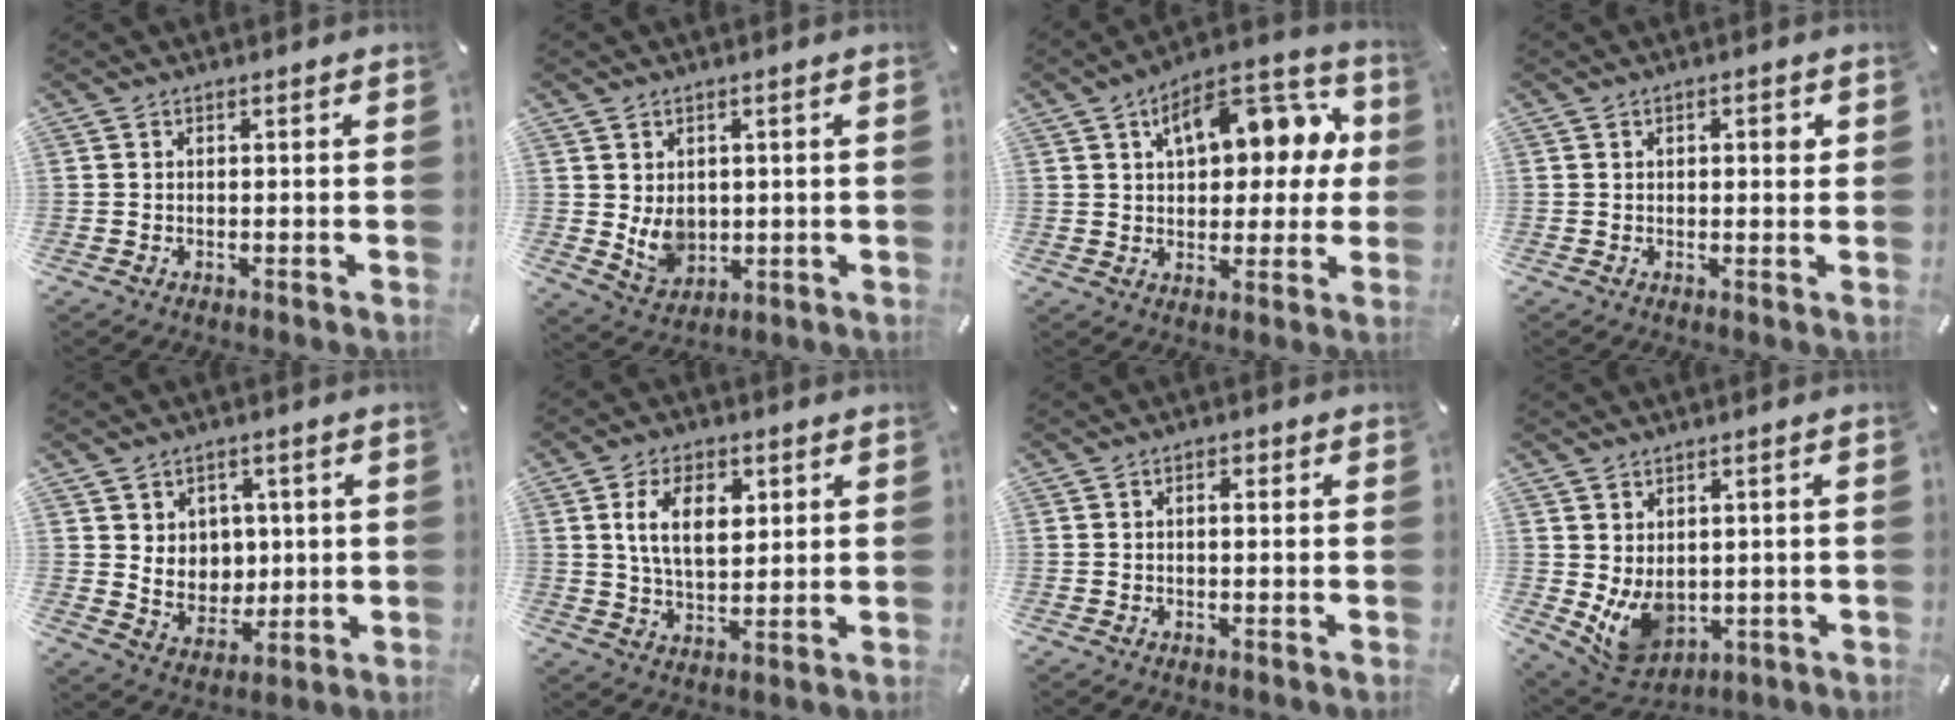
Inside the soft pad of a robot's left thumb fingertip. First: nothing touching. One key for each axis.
{"total": 6.7, "fx": 0.9, "fy": 5.8, "fz": 3.4, "tx": -0.056, "ty": -0.012, "tz": 0.014}
{"total": 16.0, "fx": 6.3, "fy": 8.9, "fz": 11.7, "tx": -0.164, "ty": -0.021, "tz": 0.105}
{"total": 2.2, "fx": 0.6, "fy": 1.1, "fz": 1.8, "tx": -0.021, "ty": 0.001, "tz": 0.004}
{"total": 7.5, "fx": 2.6, "fy": 6.8, "fz": 1.5, "tx": -0.024, "ty": -0.021, "tz": 0.052}
{"total": 11.2, "fx": 3.6, "fy": 6.8, "fz": 8.2, "tx": -0.152, "ty": -0.001, "tz": 0.059}
{"total": 1.7, "fx": 0.1, "fy": 1.0, "fz": 1.3, "tx": -0.018, "ty": 0.001, "tz": -0.001}
{"total": 8.2, "fx": 0.3, "fy": 6.9, "fz": 4.5, "tx": -0.098, "ty": -0.018, "tz": 0.011}